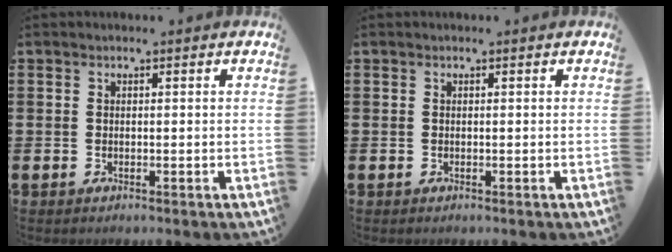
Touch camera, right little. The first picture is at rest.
{"total": 0.0}